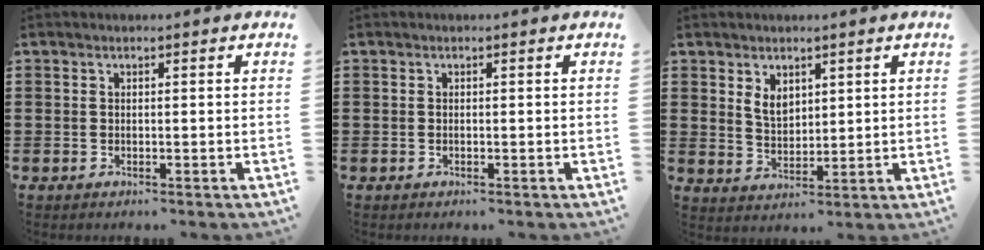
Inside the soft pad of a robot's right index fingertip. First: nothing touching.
{"total": 0.0}
{"total": 3.7, "force": [1.9, 2.5, 2.0], "torque": [-0.039, 0.004, 0.033]}